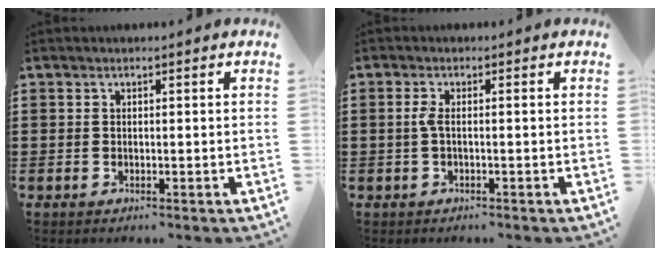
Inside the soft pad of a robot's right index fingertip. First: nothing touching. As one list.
[{"total": 2.0, "force": [-0.2, 0.3, 2.0], "torque": [-0.047, -0.005, -0.007]}]